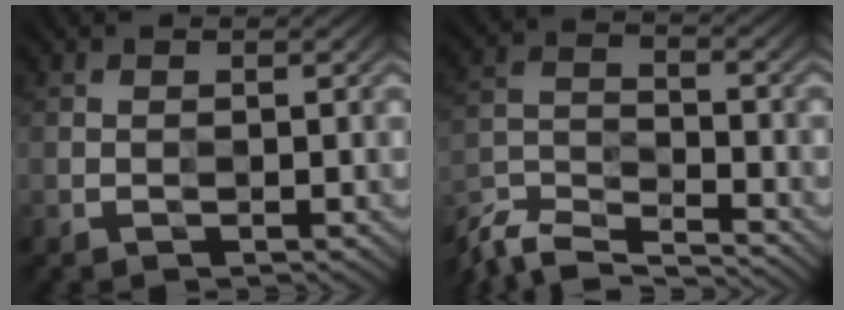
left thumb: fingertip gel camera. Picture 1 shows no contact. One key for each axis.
{"total": 6.8, "fx": -6.3, "fy": 1.1, "fz": 2.1, "tx": -0.057, "ty": -0.015, "tz": -0.131}